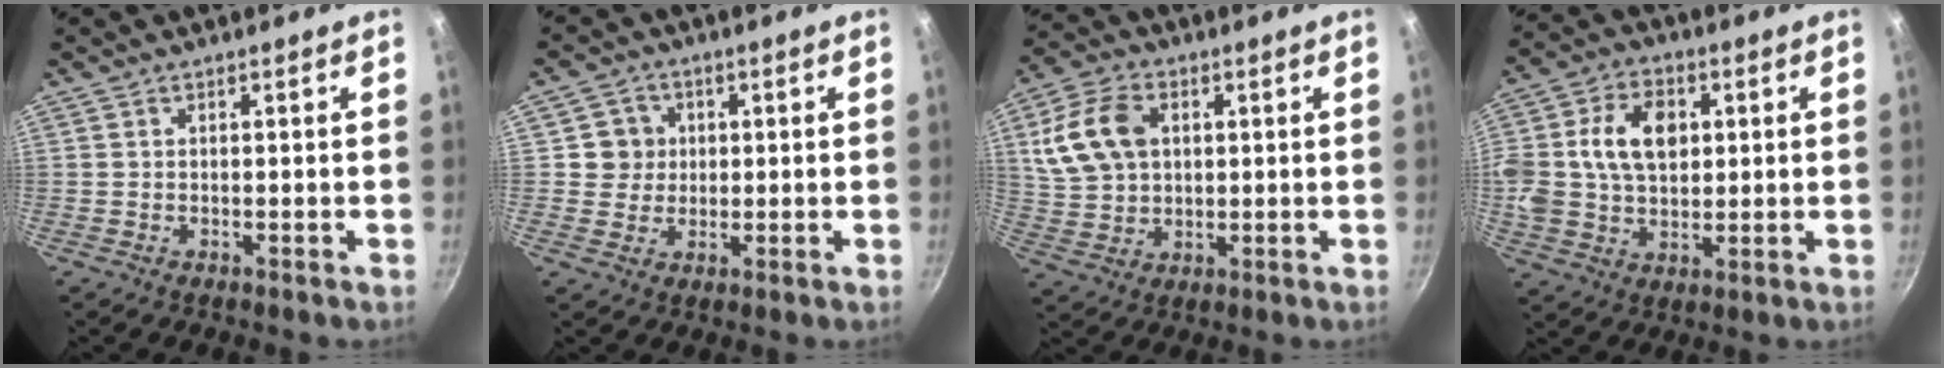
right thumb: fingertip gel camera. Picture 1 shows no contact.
{"total": 5.2, "force": [0.8, 5.1, 1.0], "torque": [0.024, 0.004, 0.008]}
{"total": 13.0, "force": [3.2, 9.3, 8.6], "torque": [-0.156, 0.008, 0.064]}
{"total": 16.8, "force": [2.9, 12.2, 11.3], "torque": [-0.209, 0.021, 0.047]}